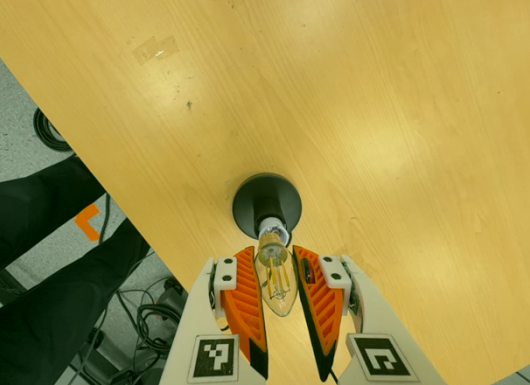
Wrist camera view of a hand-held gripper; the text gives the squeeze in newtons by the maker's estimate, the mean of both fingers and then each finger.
{"total": 15.9, "left": 18.0, "right": 13.8}